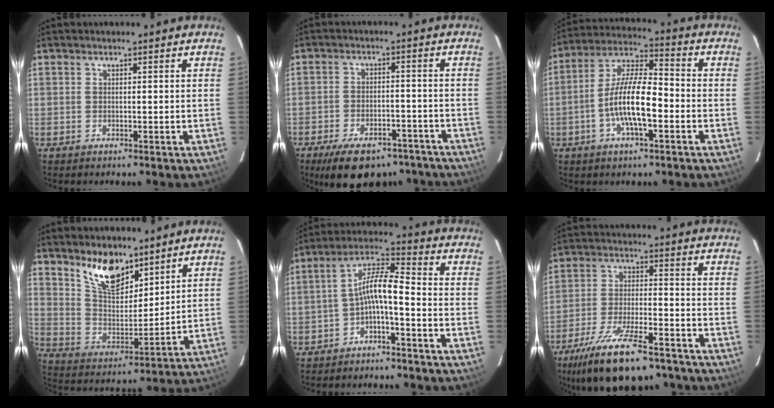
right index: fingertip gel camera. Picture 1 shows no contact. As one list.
[{"total": 16.4, "force": [-12.4, 7.5, 7.6], "torque": [-0.156, 0.001, -0.164]}, {"total": 12.3, "force": [-3.7, 3.5, 11.2], "torque": [-0.224, 0.003, -0.072]}, {"total": 11.6, "force": [8.5, 4.9, 6.1], "torque": [-0.109, -0.002, 0.164]}, {"total": 6.8, "force": [-3.1, 1.4, 5.8], "torque": [-0.135, 0.020, -0.058]}, {"total": 18.7, "force": [-14.1, 5.9, 10.8], "torque": [-0.216, -0.033, -0.227]}]